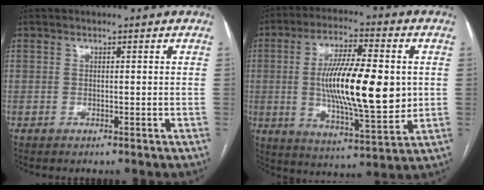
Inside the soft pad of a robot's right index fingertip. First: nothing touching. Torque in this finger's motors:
{"motor_torque": [2.14, 0.00, 1.05, 0.21]}